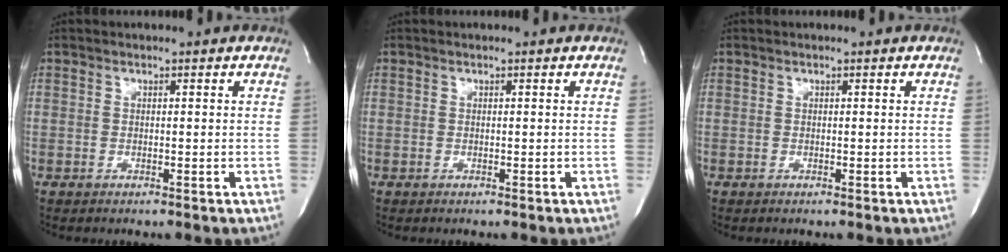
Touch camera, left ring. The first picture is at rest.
{"total": 0.0}
{"total": 0.0}